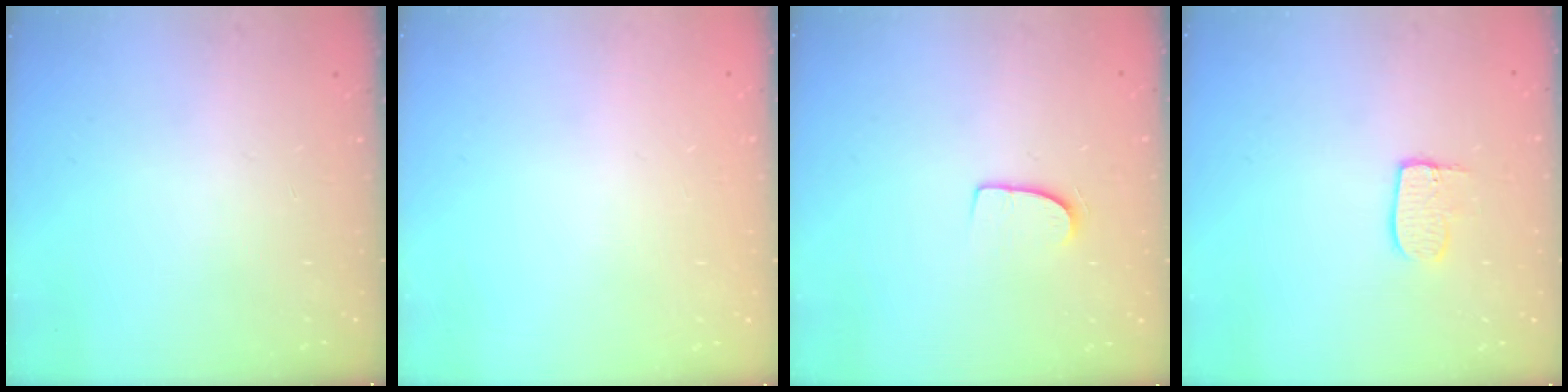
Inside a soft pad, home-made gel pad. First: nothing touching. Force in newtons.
{"total": 0.0}
{"total": 7.1, "press": 7.1, "slide": 0.5}
{"total": 6.8, "press": 6.8, "slide": 0.1}